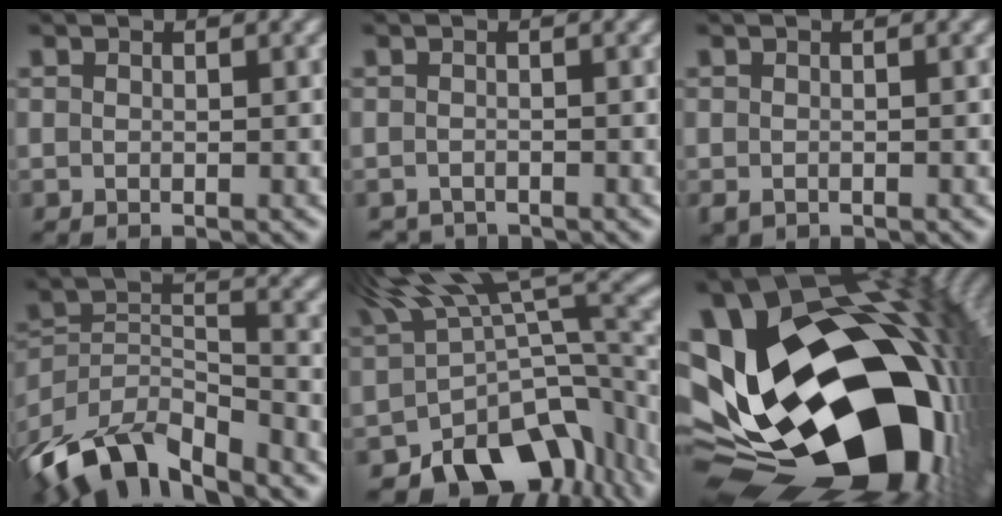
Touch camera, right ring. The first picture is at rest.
{"total": 2.4, "force": [-2.3, 0.2, -0.3], "torque": [0.001, -0.019, -0.032]}
{"total": 0.8, "force": [-0.6, 0.5, 0.3], "torque": [-0.009, -0.008, -0.006]}
{"total": 9.9, "force": [-5.8, 5.8, 5.6], "torque": [-0.123, -0.053, -0.075]}
{"total": 12.5, "force": [-3.8, 6.9, 9.7], "torque": [-0.126, -0.038, -0.038]}
{"total": 35.6, "force": [-4.7, 23.1, 26.6], "torque": [-0.453, -0.097, -0.041]}